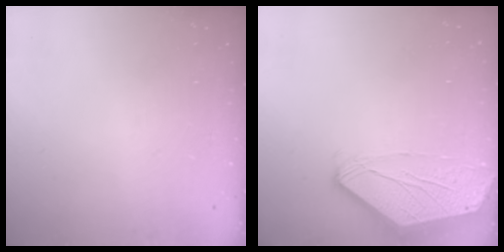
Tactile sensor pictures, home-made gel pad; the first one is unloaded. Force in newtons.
{"total": 0.0}